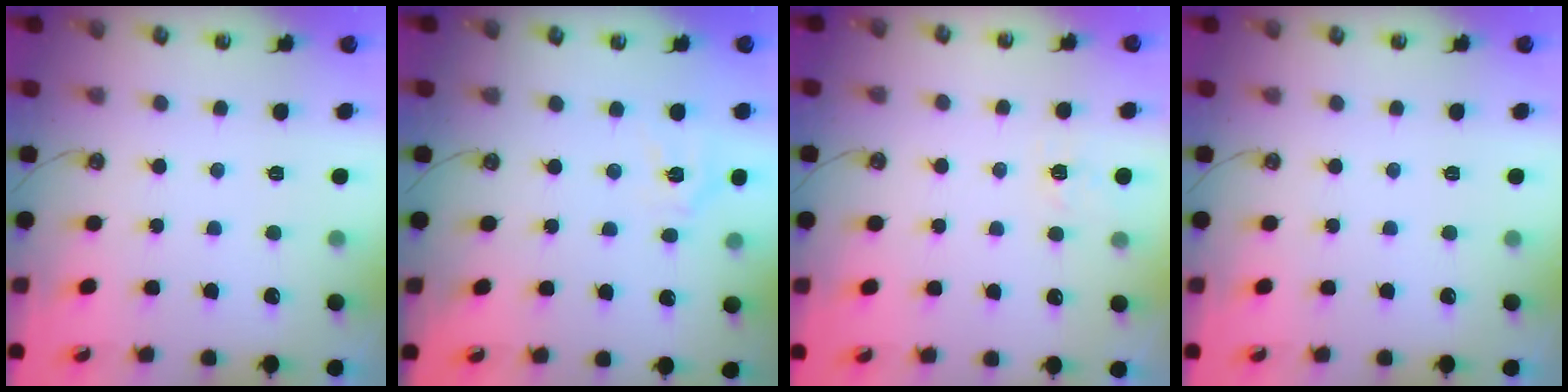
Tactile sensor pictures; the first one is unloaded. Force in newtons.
{"total": 7.8, "press": 7.8, "slide": 0.9}
{"total": 3.3, "press": 3.2, "slide": 0.6}
{"total": 0.0}